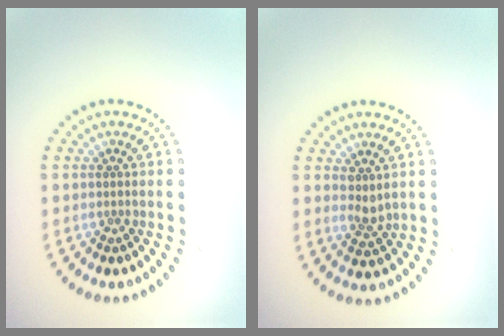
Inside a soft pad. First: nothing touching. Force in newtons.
{"total": 1.8, "press": 1.6, "slide": 0.8}